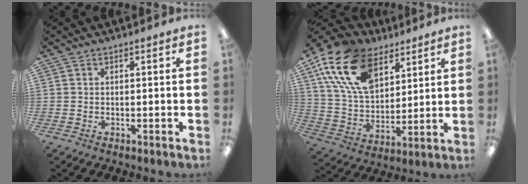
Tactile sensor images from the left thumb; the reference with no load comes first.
{"total": 19.5, "force": [10.5, 11.9, 11.3], "torque": [-0.234, -0.036, 0.192]}